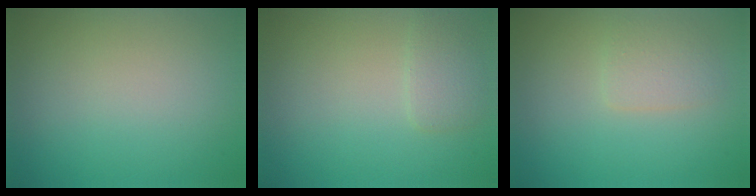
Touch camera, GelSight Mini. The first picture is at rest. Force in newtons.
{"total": 1.6, "press": 1.6, "slide": 0.2}
{"total": 1.9, "press": 1.9, "slide": 0.0}